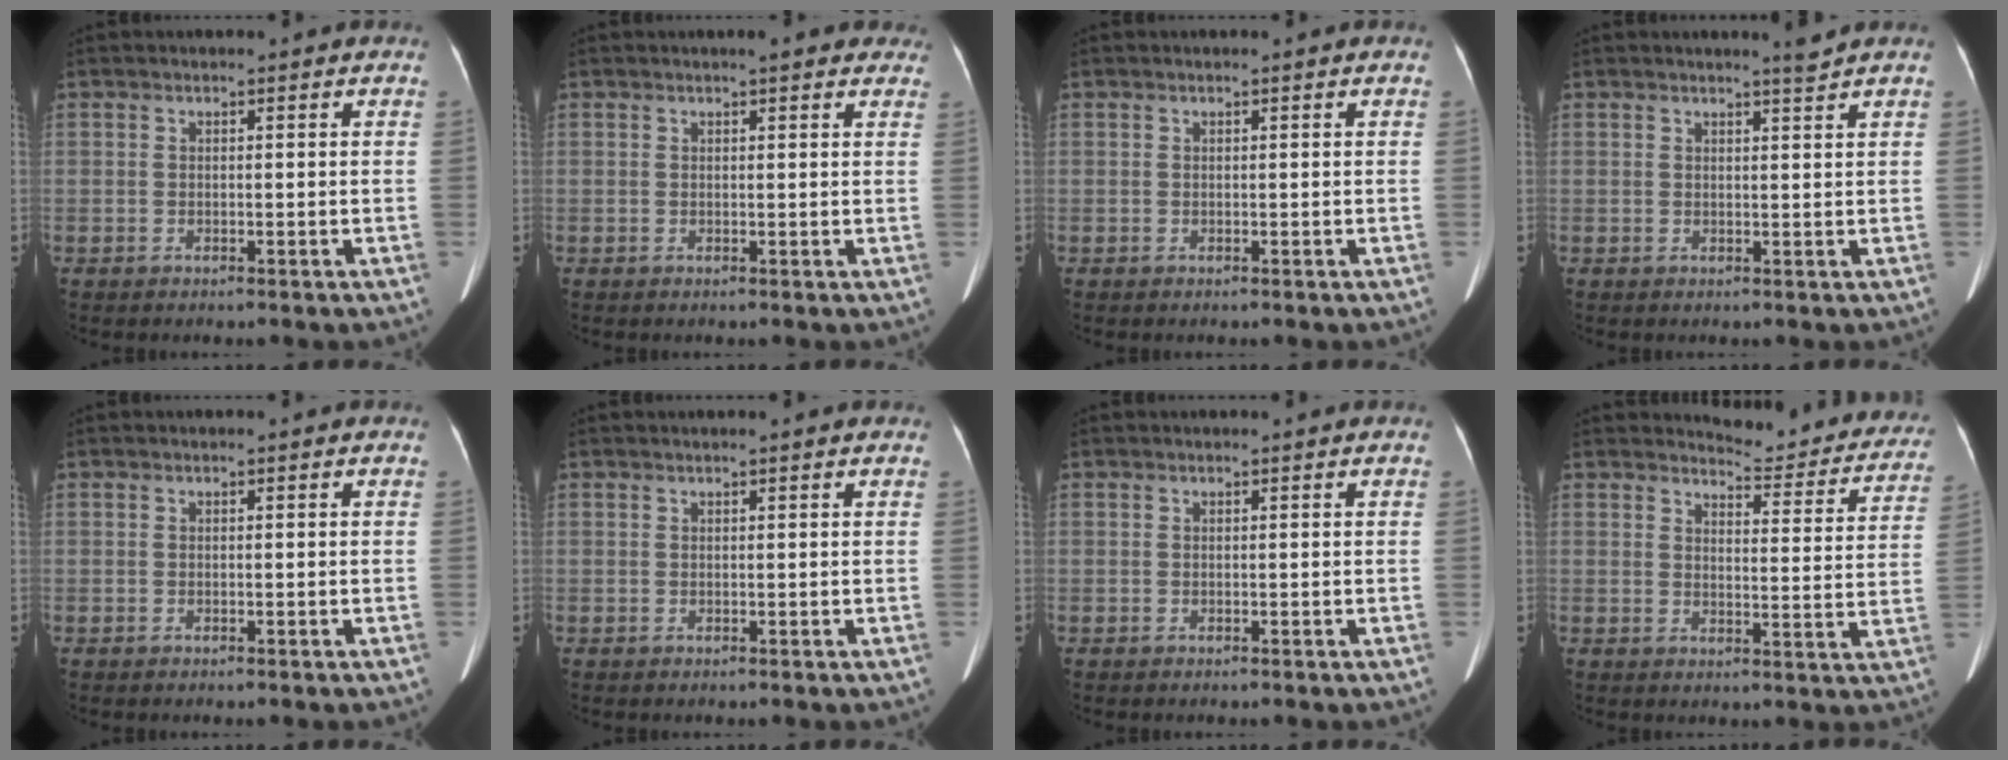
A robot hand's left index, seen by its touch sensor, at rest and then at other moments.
{"total": 4.9, "force": [4.0, 1.4, 2.6], "torque": [-0.020, 0.012, 0.039]}
{"total": 0.0}
{"total": 1.5, "force": [1.2, -0.7, 0.3], "torque": [-0.017, -0.014, 0.025]}
{"total": 0.0}
{"total": 2.8, "force": [2.5, 0.3, 1.3], "torque": [-0.015, 0.025, 0.027]}
{"total": 0.7, "force": [0.6, 0.0, 0.2], "torque": [-0.006, 0.004, 0.010]}
{"total": 13.0, "force": [12.5, 2.4, 2.6], "torque": [-0.012, -0.048, 0.126]}